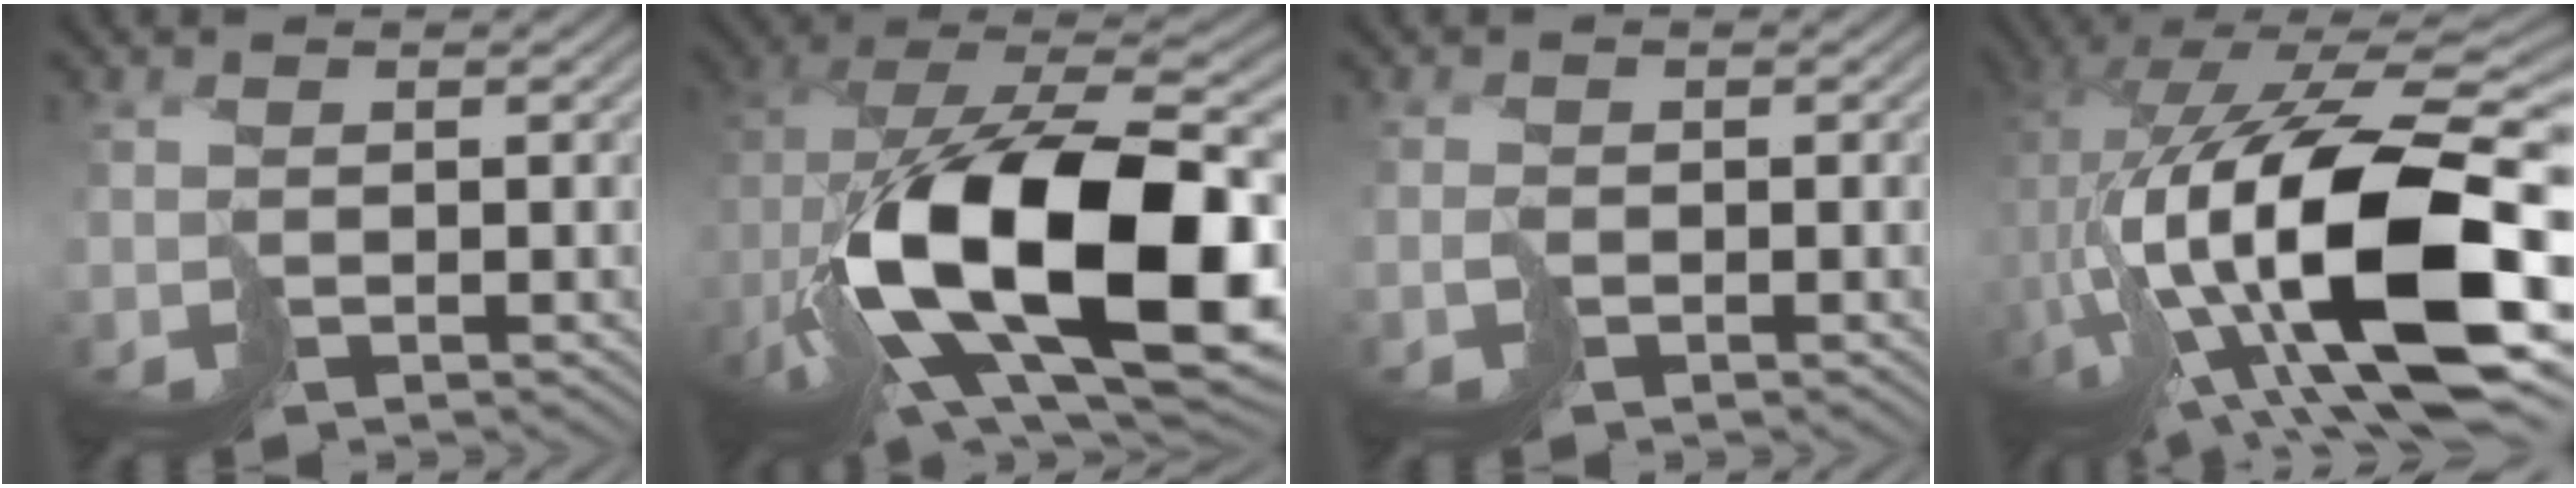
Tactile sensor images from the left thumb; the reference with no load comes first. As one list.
[{"total": 19.8, "force": [-1.7, 11.8, 15.8], "torque": [-0.327, -0.042, 0.006]}, {"total": 0.6, "force": [-0.4, 0.3, 0.3], "torque": [-0.006, -0.001, -0.008]}, {"total": 19.9, "force": [0.0, 8.8, 17.8], "torque": [-0.329, -0.006, 0.003]}]